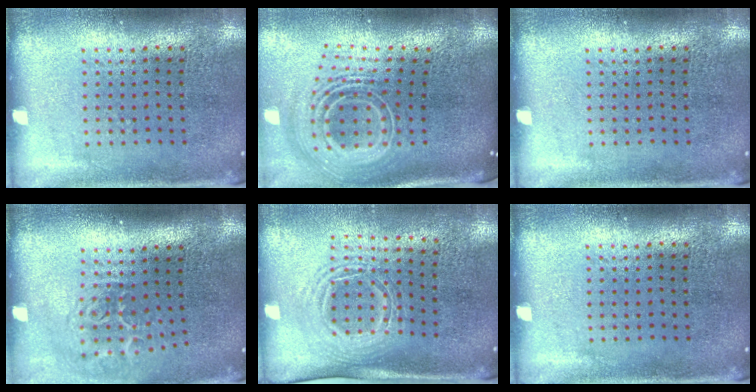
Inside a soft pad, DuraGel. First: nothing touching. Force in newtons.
{"total": 3.0, "press": 1.9, "slide": 2.3}
{"total": 0.0}
{"total": 1.9, "press": 1.2, "slide": 1.5}
{"total": 1.6, "press": 1.3, "slide": 1.0}
{"total": 0.0}